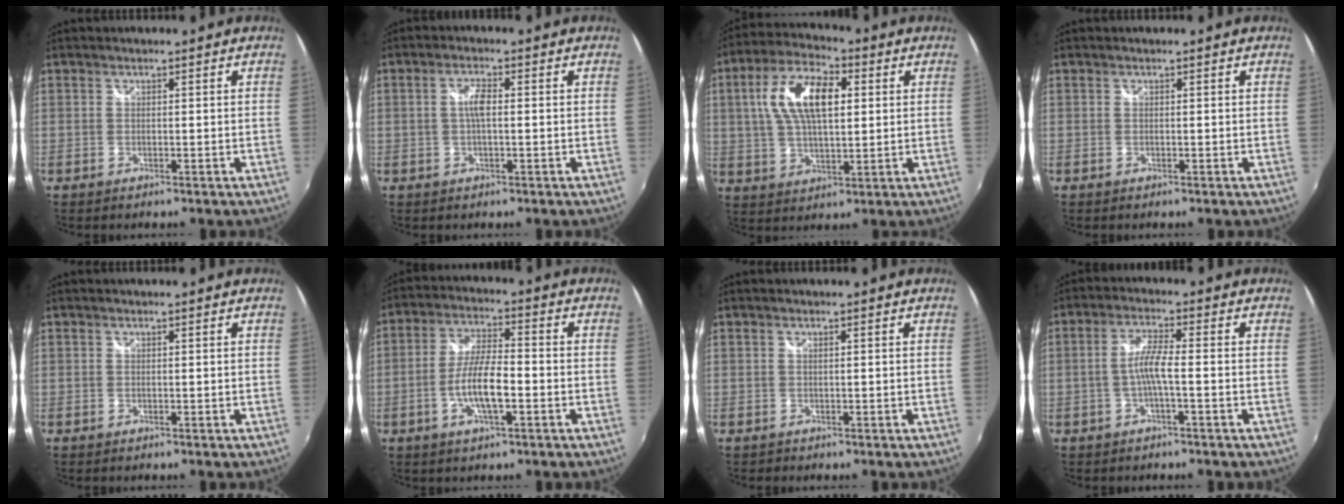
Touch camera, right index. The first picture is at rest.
{"total": 3.0, "force": [0.0, 0.8, 2.9], "torque": [-0.057, 0.004, 0.000]}
{"total": 13.6, "force": [3.1, 6.3, 11.6], "torque": [-0.219, 0.022, 0.055]}
{"total": 0.0}
{"total": 0.0}
{"total": 8.8, "force": [-2.8, 2.2, 8.0], "torque": [-0.160, 0.001, -0.050]}
{"total": 0.0}
{"total": 4.3, "force": [-1.3, 0.0, 4.1], "torque": [-0.086, 0.006, -0.024]}